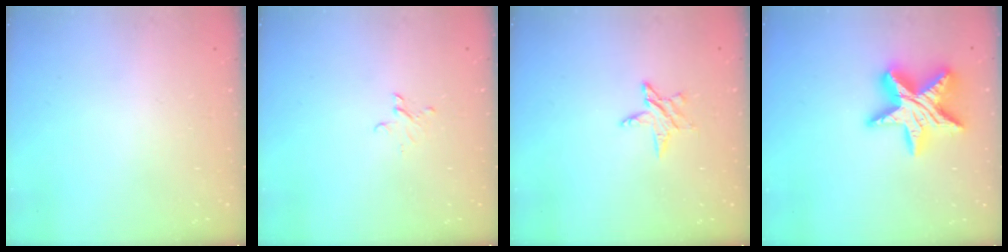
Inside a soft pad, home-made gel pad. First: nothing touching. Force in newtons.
{"total": 2.6, "press": 2.6, "slide": 0.2}
{"total": 5.9, "press": 5.8, "slide": 0.6}
{"total": 18.5, "press": 18.4, "slide": 1.2}